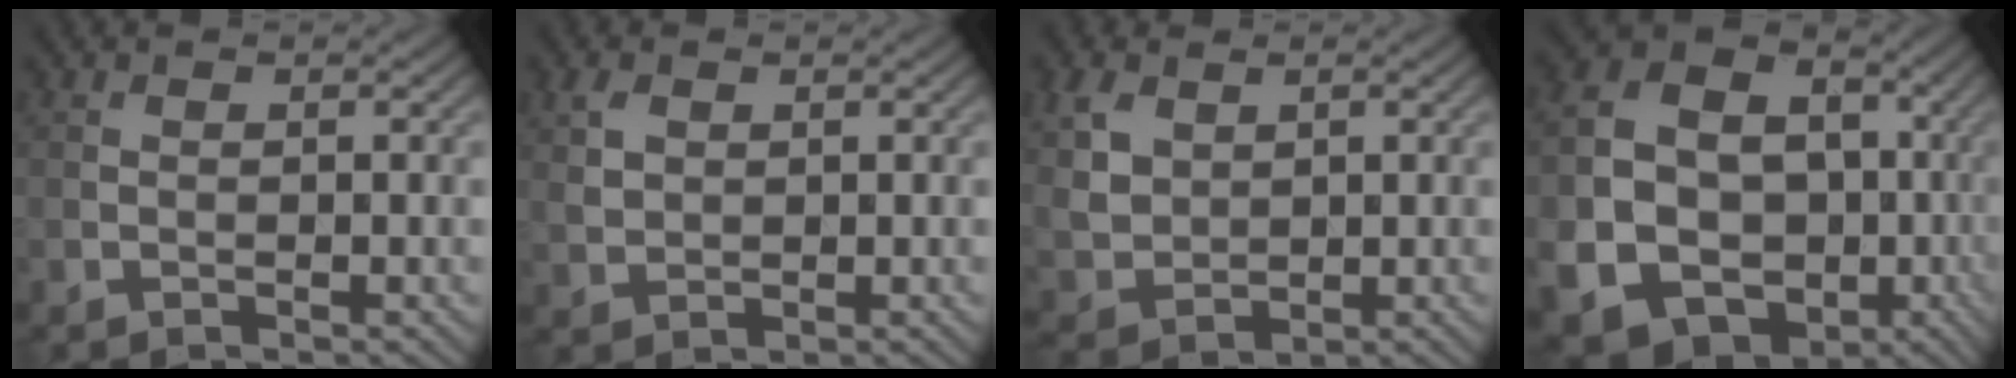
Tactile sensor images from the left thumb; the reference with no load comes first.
{"total": 2.7, "force": [1.2, 1.9, 1.6], "torque": [-0.040, 0.001, 0.023]}
{"total": 5.9, "force": [2.3, 4.3, 3.2], "torque": [-0.101, 0.002, 0.049]}
{"total": 19.6, "force": [-5.4, 17.0, 8.1], "torque": [-0.197, -0.040, -0.109]}